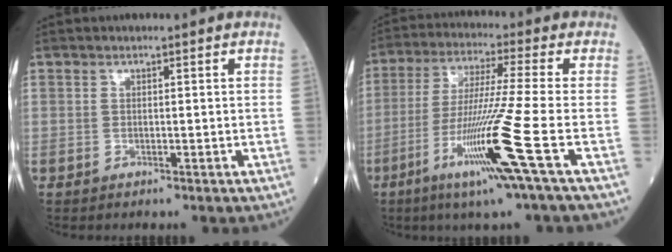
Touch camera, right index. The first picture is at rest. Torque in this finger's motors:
{"motor_torque": [0.51, -0.31, 0.37, 0.21]}